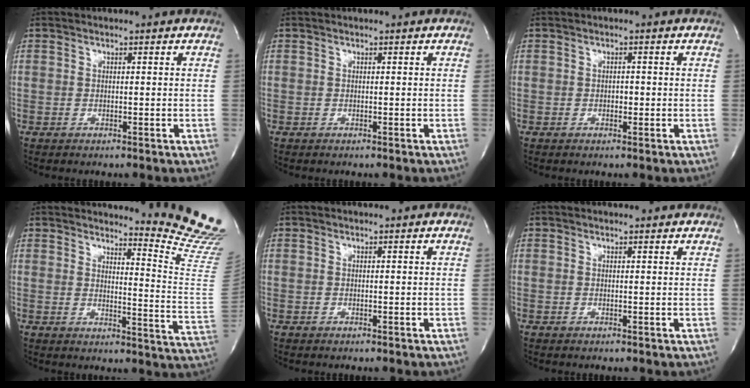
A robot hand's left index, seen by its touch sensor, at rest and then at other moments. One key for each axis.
{"total": 0.0}
{"total": 1.0, "fx": -0.2, "fy": 0.6, "fz": 0.8, "tx": -0.011, "ty": 0.002, "tz": -0.003}
{"total": 14.0, "fx": 13.6, "fy": -2.1, "fz": 2.8, "tx": -0.038, "ty": -0.157, "tz": 0.141}
{"total": 0.0}
{"total": 2.5, "fx": 2.4, "fy": 0.5, "fz": 0.4, "tx": -0.014, "ty": 0.007, "tz": 0.019}